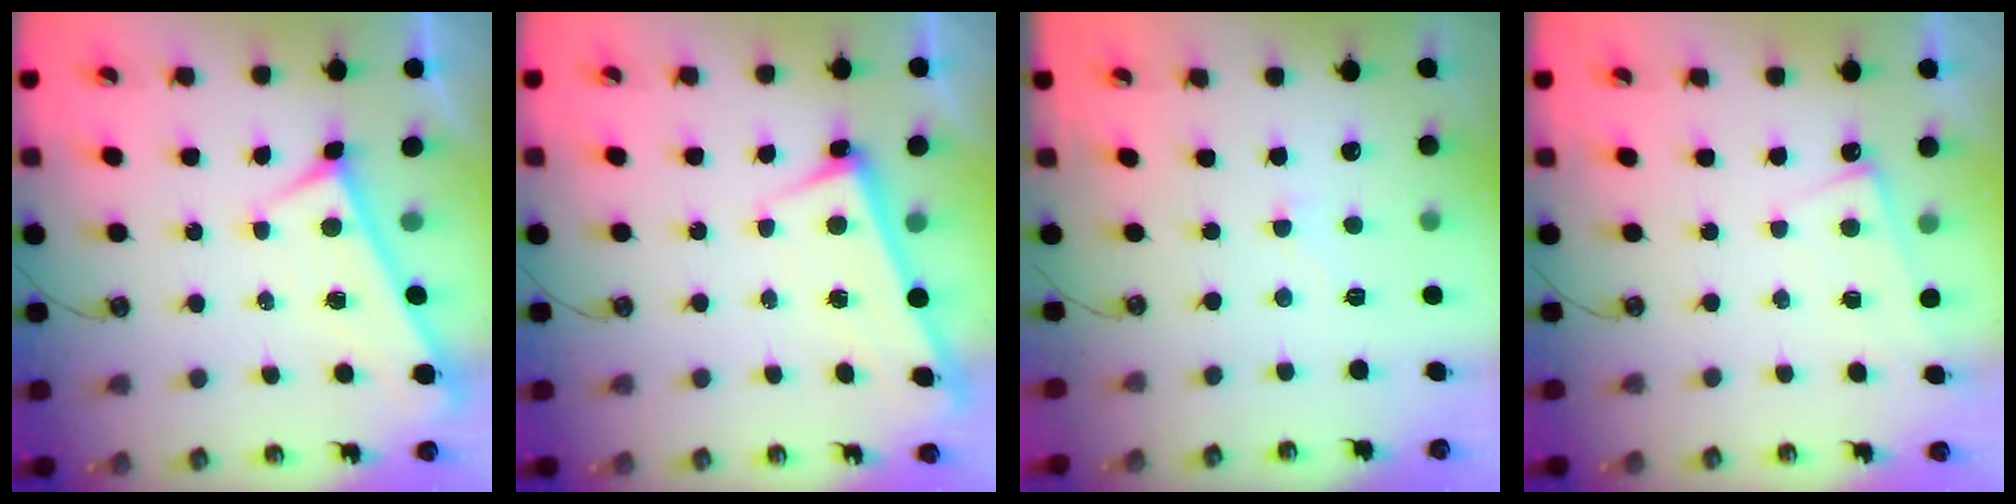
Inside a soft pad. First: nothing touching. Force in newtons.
{"total": 2.9, "press": 2.9, "slide": 0.4}
{"total": 2.4, "press": 2.3, "slide": 0.7}
{"total": 1.3, "press": 1.2, "slide": 0.4}